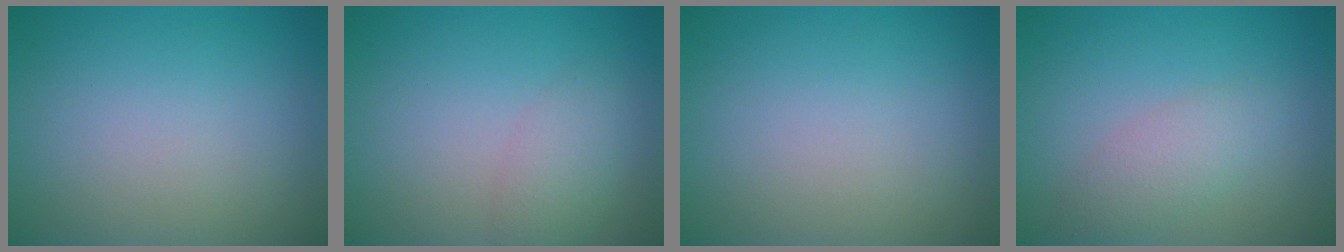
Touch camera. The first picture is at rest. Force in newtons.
{"total": 2.1, "press": 2.1, "slide": 0.1}
{"total": 0.0}
{"total": 2.6, "press": 2.6, "slide": 0.1}